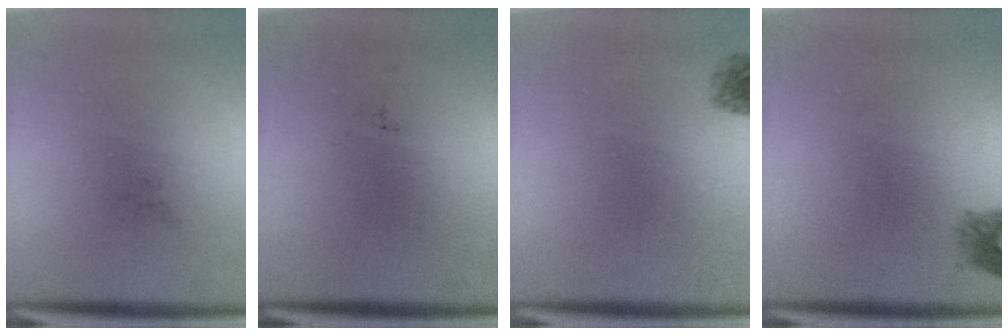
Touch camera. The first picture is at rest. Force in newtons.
{"total": 0.0}
{"total": 1.6}
{"total": 1.5}